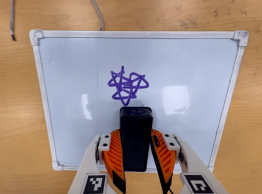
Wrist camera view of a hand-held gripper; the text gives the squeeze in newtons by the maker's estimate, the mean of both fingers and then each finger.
{"total": 8.4, "left": 6.6, "right": 10.2}